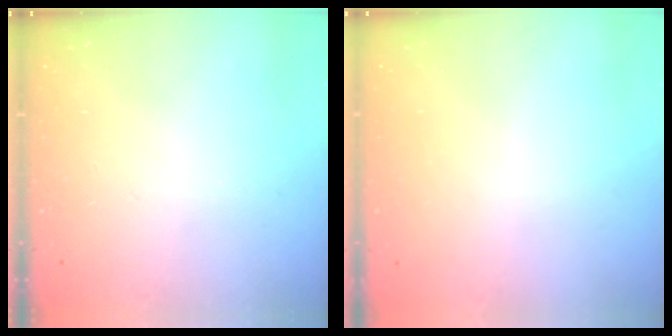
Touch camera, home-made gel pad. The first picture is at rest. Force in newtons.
{"total": 0.9, "press": 0.9, "slide": 0.1}